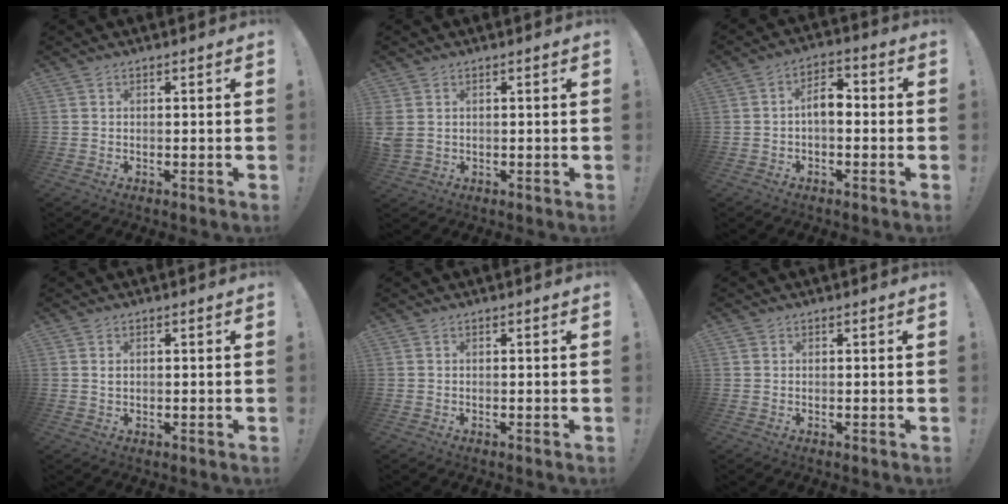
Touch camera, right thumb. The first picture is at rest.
{"total": 3.4, "force": [0.9, 2.5, 2.2], "torque": [-0.050, 0.004, 0.020]}
{"total": 6.7, "force": [-0.7, 3.7, 5.5], "torque": [-0.089, 0.012, -0.011]}
{"total": 1.0, "force": [0.5, 0.6, 0.6], "torque": [-0.013, 0.004, 0.009]}
{"total": 0.0}
{"total": 0.7, "force": [0.3, 0.6, 0.0], "torque": [-0.004, 0.001, 0.007]}